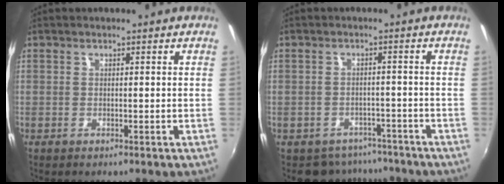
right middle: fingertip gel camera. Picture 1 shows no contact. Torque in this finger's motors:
{"motor_torque": [-0.49, -0.09, -0.02, -0.01]}